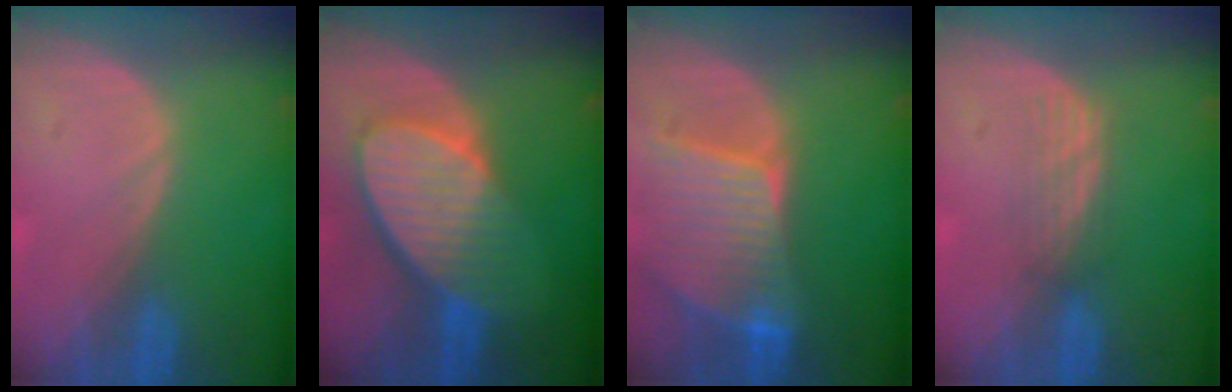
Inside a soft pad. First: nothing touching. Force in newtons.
{"total": 9.4, "press": 8.3, "slide": 4.4}
{"total": 9.3, "press": 8.2, "slide": 4.4}
{"total": 3.1, "press": 2.7, "slide": 1.6}